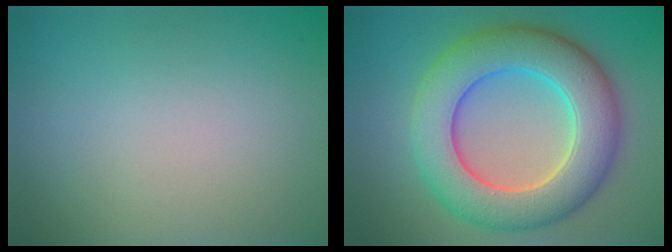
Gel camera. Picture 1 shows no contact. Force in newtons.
{"total": 9.7, "press": 9.7, "slide": 0.1}